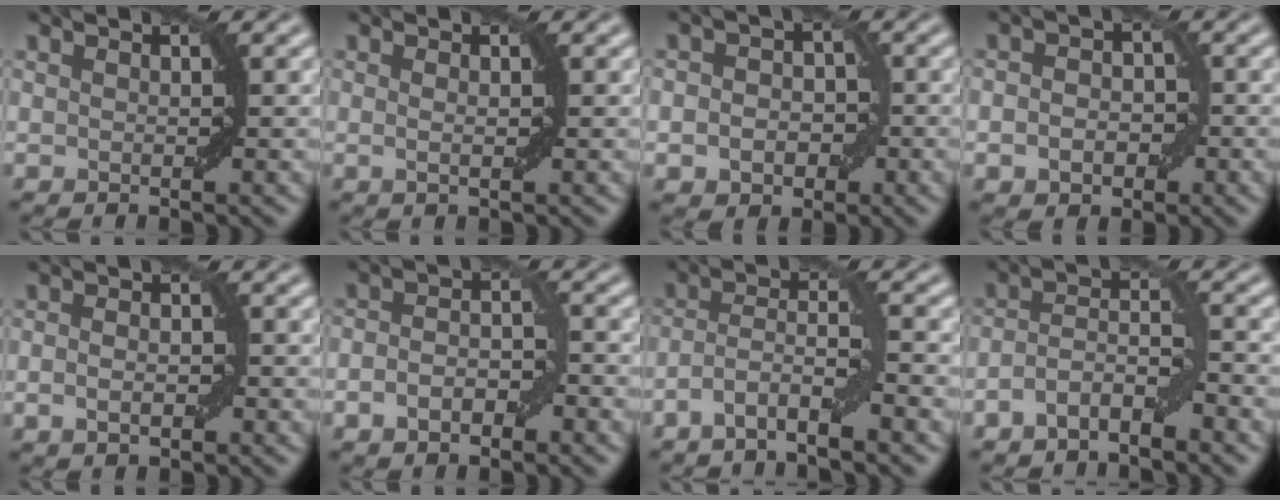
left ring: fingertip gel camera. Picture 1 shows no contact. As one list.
[{"total": 0.9, "force": [0.1, 0.2, 0.9], "torque": [-0.016, 0.001, 0.001]}, {"total": 4.6, "force": [-0.9, 3.8, 2.5], "torque": [-0.006, 0.002, -0.030]}, {"total": 3.5, "force": [-0.8, 2.6, 2.1], "torque": [-0.014, -0.003, -0.019]}, {"total": 2.0, "force": [-0.5, 1.1, 1.6], "torque": [-0.025, 0.000, -0.008]}, {"total": 3.4, "force": [-1.4, 1.7, 2.6], "torque": [-0.044, 0.002, -0.027]}, {"total": 3.8, "force": [-2.3, 0.4, 3.0], "torque": [-0.056, 0.007, -0.053]}, {"total": 3.4, "force": [-2.4, 1.1, 2.1], "torque": [-0.041, 0.011, -0.050]}]